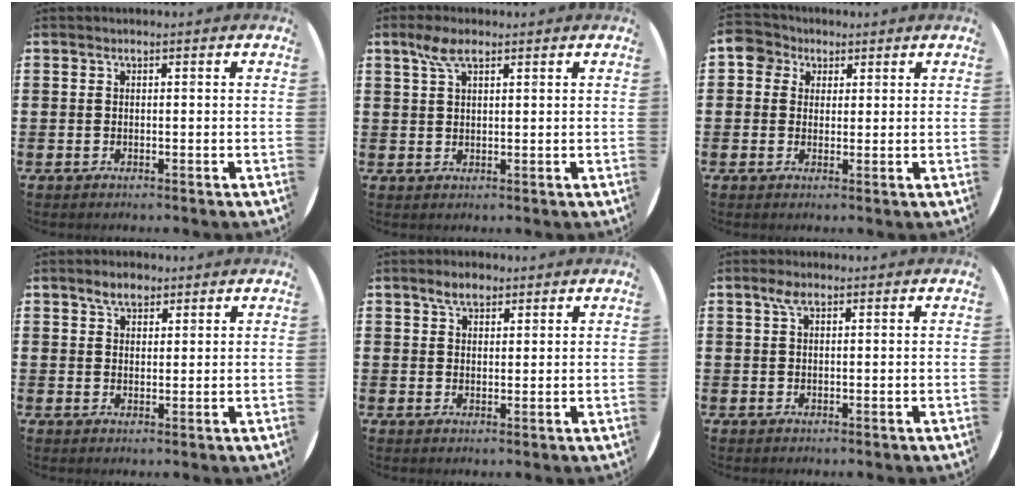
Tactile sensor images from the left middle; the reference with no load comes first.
{"total": 3.8, "force": [2.2, 1.4, 2.7], "torque": [-0.060, 0.009, 0.039]}
{"total": 3.6, "force": [2.0, 2.9, 0.5], "torque": [-0.008, 0.007, 0.034]}
{"total": 3.0, "force": [2.3, 1.5, 1.1], "torque": [-0.008, 0.001, 0.039]}
{"total": 3.0, "force": [2.3, 1.4, 1.2], "torque": [-0.011, 0.000, 0.038]}
{"total": 1.9, "force": [1.0, 0.7, 1.4], "torque": [-0.030, 0.007, 0.017]}